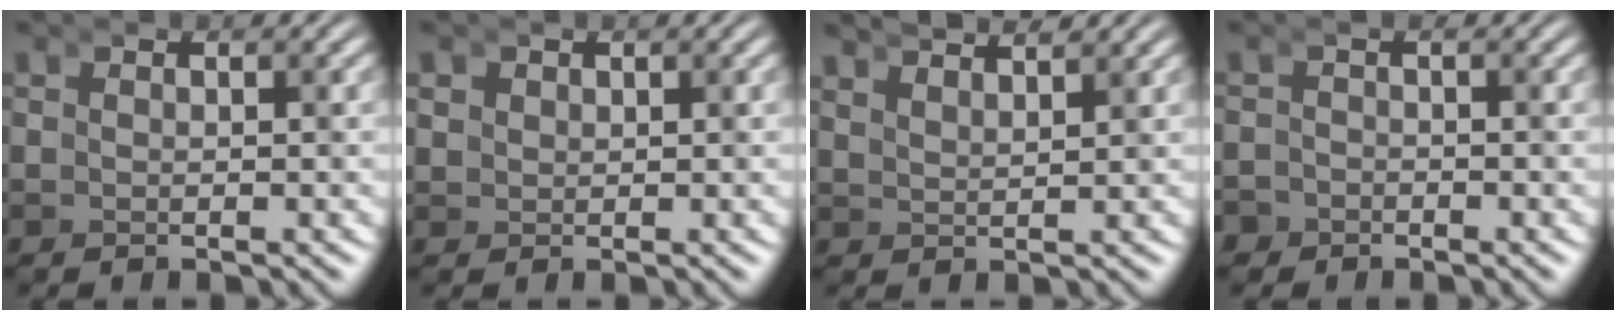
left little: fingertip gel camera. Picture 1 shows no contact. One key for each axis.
{"total": 1.5, "fx": 0.5, "fy": 1.3, "fz": 0.5, "tx": -0.031, "ty": -0.006, "tz": 0.016}
{"total": 2.9, "fx": 2.7, "fy": 0.5, "fz": 0.7, "tx": -0.016, "ty": 0.004, "tz": 0.046}
{"total": 2.1, "fx": -1.7, "fy": 1.0, "fz": -0.8, "tx": -0.004, "ty": -0.013, "tz": -0.033}